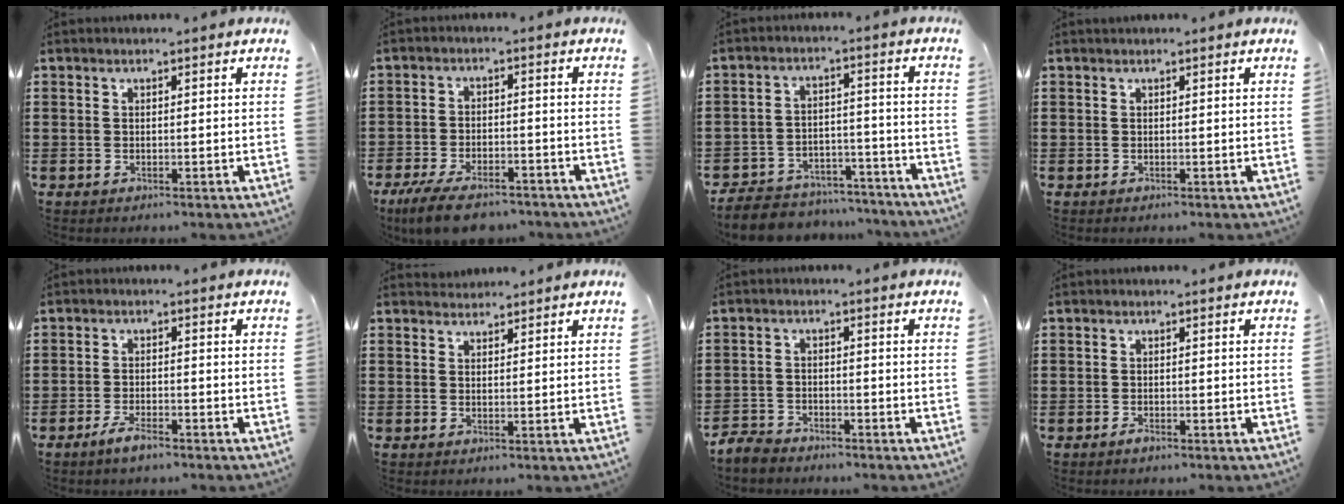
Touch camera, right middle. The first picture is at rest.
{"total": 6.4, "force": [-5.1, 1.7, 3.5], "torque": [-0.073, -0.002, -0.096]}
{"total": 6.5, "force": [-6.3, 1.2, 0.9], "torque": [-0.020, 0.014, -0.124]}
{"total": 0.0}
{"total": 2.9, "force": [-2.1, 0.6, 2.0], "torque": [-0.046, -0.004, -0.041]}
{"total": 1.6, "force": [1.6, 0.3, -0.3], "torque": [0.001, 0.003, 0.032]}
{"total": 3.0, "force": [-2.9, 0.7, 0.1], "torque": [-0.016, 0.000, -0.064]}
{"total": 0.8, "force": [-0.7, 0.2, 0.5], "torque": [-0.012, -0.007, -0.011]}